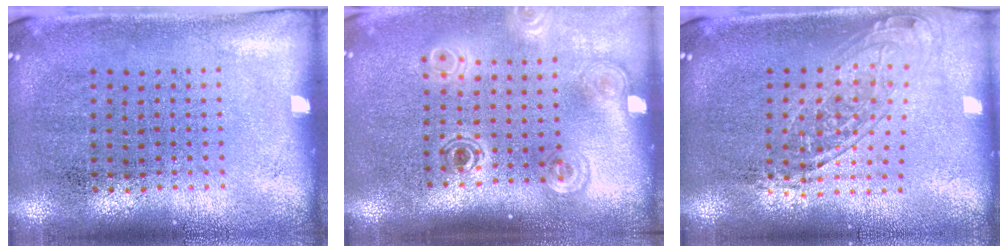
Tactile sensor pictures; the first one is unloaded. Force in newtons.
{"total": 1.8, "press": 1.2, "slide": 1.3}
{"total": 1.5, "press": 1.3, "slide": 0.9}